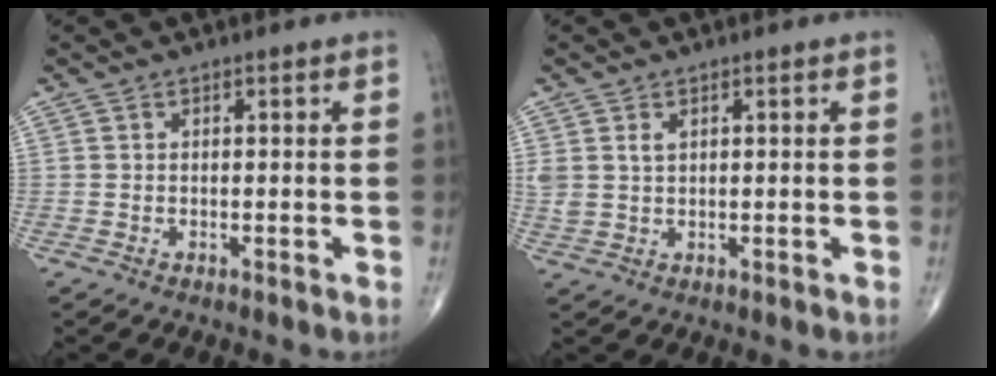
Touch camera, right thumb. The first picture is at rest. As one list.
[{"total": 3.7, "force": [1.4, 2.7, 2.1], "torque": [-0.038, -0.002, 0.036]}]